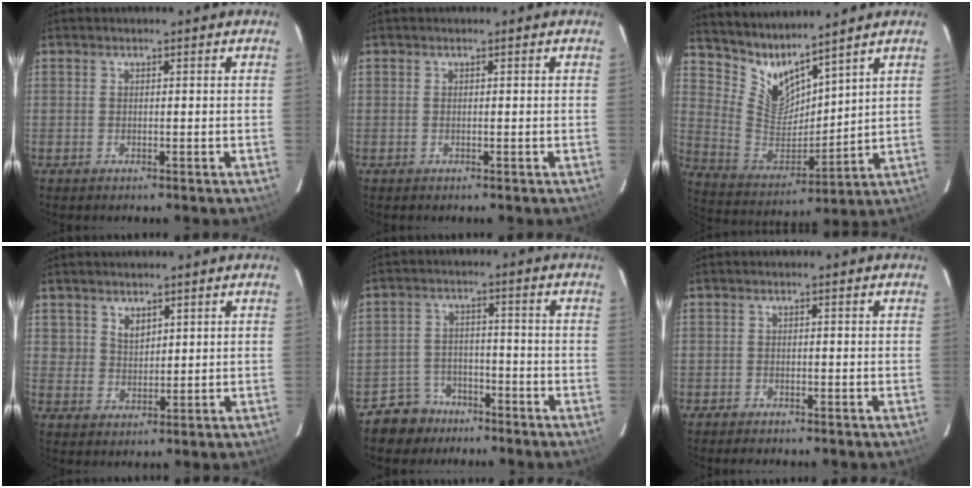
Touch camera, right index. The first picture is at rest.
{"total": 0.0}
{"total": 9.7, "force": [8.7, 2.2, 3.5], "torque": [-0.078, -0.025, 0.183]}
{"total": 3.0, "force": [2.2, 2.0, 0.5], "torque": [-0.001, 0.005, 0.042]}
{"total": 7.0, "force": [-5.2, 4.7, 0.6], "torque": [-0.033, 0.022, -0.079]}
{"total": 1.9, "force": [-1.8, 0.7, 0.4], "torque": [-0.021, -0.001, -0.033]}